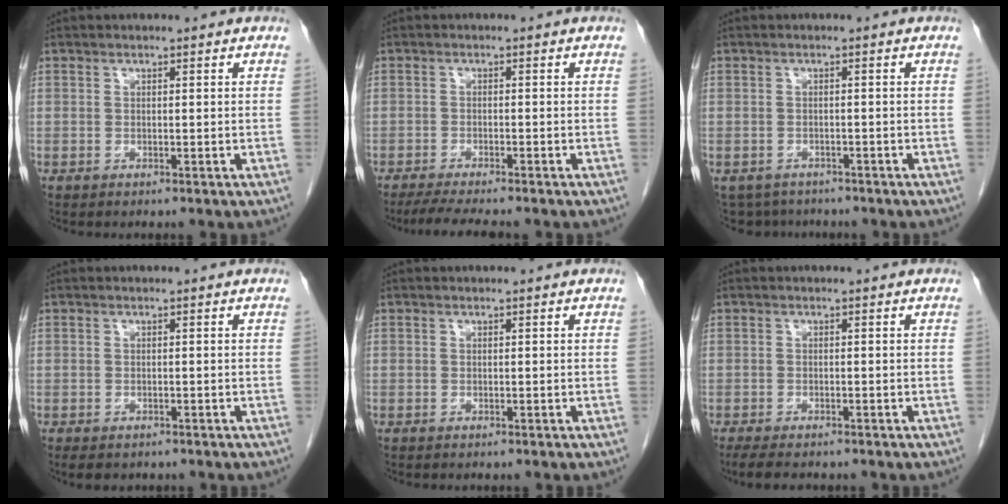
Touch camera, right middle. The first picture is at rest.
{"total": 6.4, "force": [-5.5, 0.4, 3.3], "torque": [-0.050, -0.016, -0.087]}
{"total": 5.5, "force": [-4.7, 2.8, 0.5], "torque": [-0.008, -0.004, -0.065]}
{"total": 3.4, "force": [-2.7, 1.6, 1.4], "torque": [-0.018, -0.005, -0.033]}
{"total": 0.0}
{"total": 4.8, "force": [-3.9, 1.2, 2.5], "torque": [-0.042, -0.012, -0.058]}